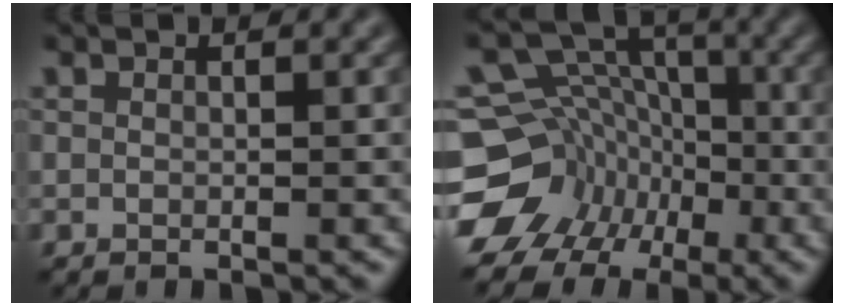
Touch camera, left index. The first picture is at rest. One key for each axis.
{"total": 10.3, "fx": -5.3, "fy": 8.4, "fz": 2.9, "tx": -0.057, "ty": 0.004, "tz": -0.092}